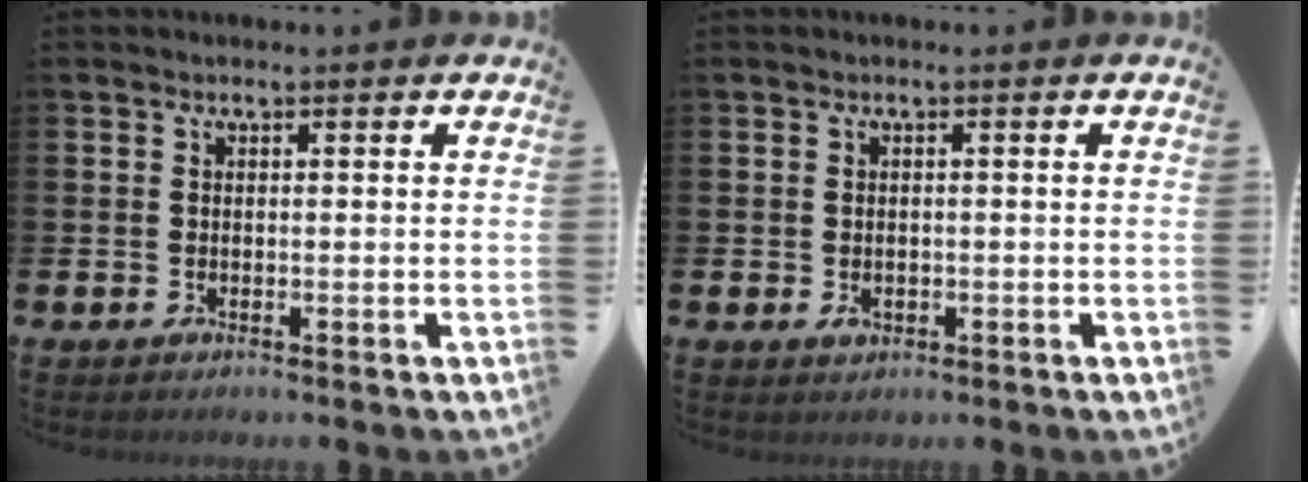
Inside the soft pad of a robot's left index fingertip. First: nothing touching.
{"total": 1.5, "force": [-0.2, 1.0, 1.1], "torque": [-0.014, 0.001, -0.007]}